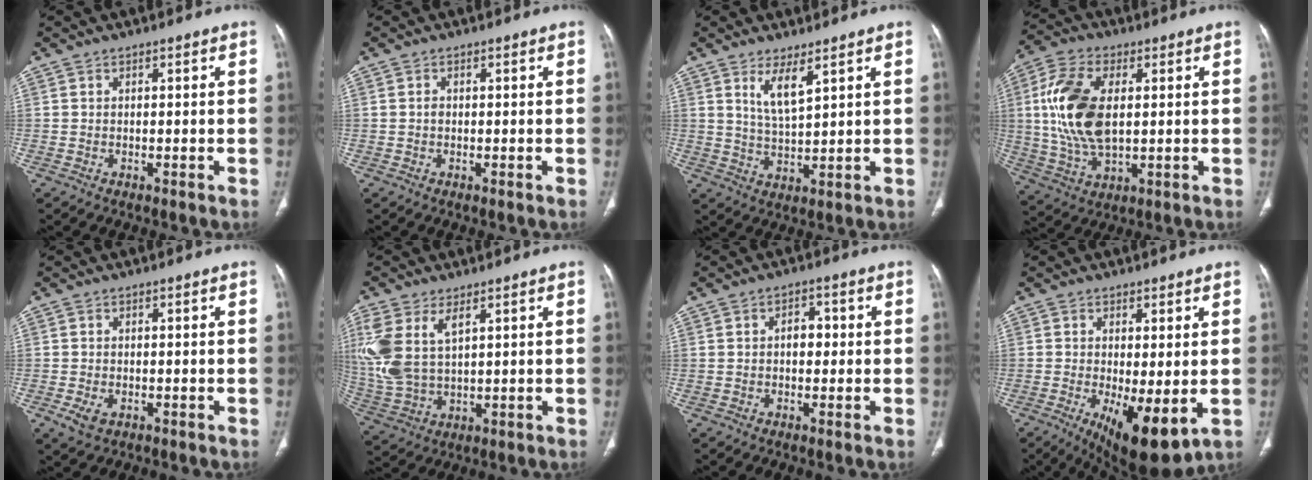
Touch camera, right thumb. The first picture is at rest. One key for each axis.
{"total": 0.7, "fx": -0.1, "fy": 0.6, "fz": 0.4, "tx": -0.006, "ty": 0.002, "tz": -0.002}
{"total": 5.4, "fx": 3.2, "fy": 1.4, "fz": 4.1, "tx": -0.079, "ty": -0.032, "tz": 0.070}
{"total": 15.5, "fx": 2.1, "fy": 8.4, "fz": 12.8, "tx": -0.268, "ty": 0.000, "tz": 0.043}
{"total": 3.1, "fx": -1.1, "fy": 2.0, "fz": 2.1, "tx": -0.045, "ty": -0.003, "tz": -0.014}
{"total": 13.0, "fx": 4.7, "fy": 7.1, "fz": 9.9, "tx": -0.240, "ty": -0.005, "tz": 0.109}
{"total": 2.9, "fx": -0.1, "fy": 2.1, "fz": 2.1, "tx": -0.018, "ty": 0.011, "tz": -0.005}
{"total": 11.3, "fx": -2.7, "fy": 4.1, "fz": 10.2, "tx": -0.158, "ty": -0.027, "tz": -0.028}